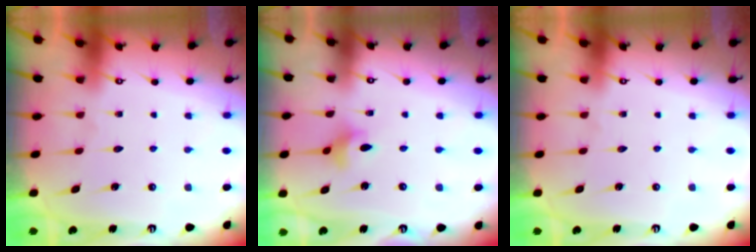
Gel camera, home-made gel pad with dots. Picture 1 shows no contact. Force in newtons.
{"total": 3.5, "press": 3.5, "slide": 0.2}
{"total": 0.0}